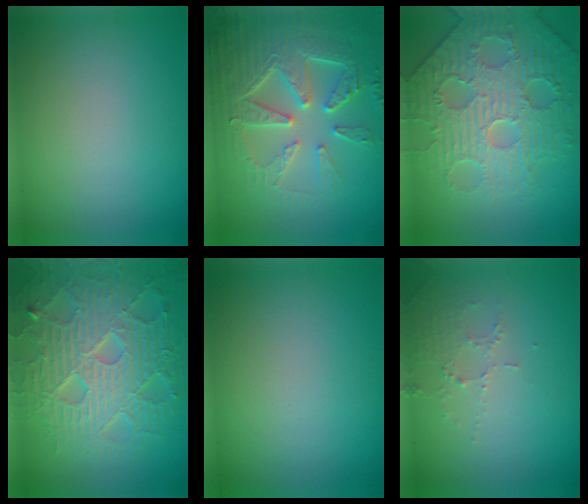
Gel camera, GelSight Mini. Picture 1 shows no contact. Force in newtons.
{"total": 7.2, "press": 5.9, "slide": 4.2}
{"total": 5.9, "press": 5.4, "slide": 2.2}
{"total": 9.1, "press": 6.5, "slide": 6.4}
{"total": 0.0}
{"total": 1.9, "press": 1.8, "slide": 0.4}